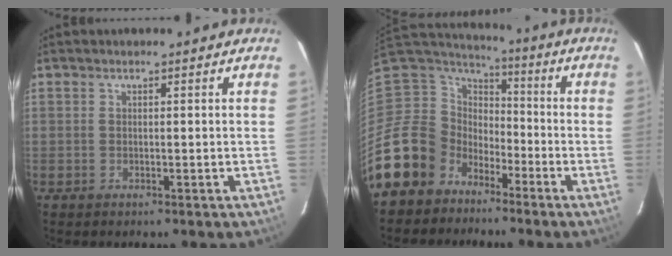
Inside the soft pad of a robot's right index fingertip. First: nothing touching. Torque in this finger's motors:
{"motor_torque": [0.31, -0.49, 0.05, -0.21]}